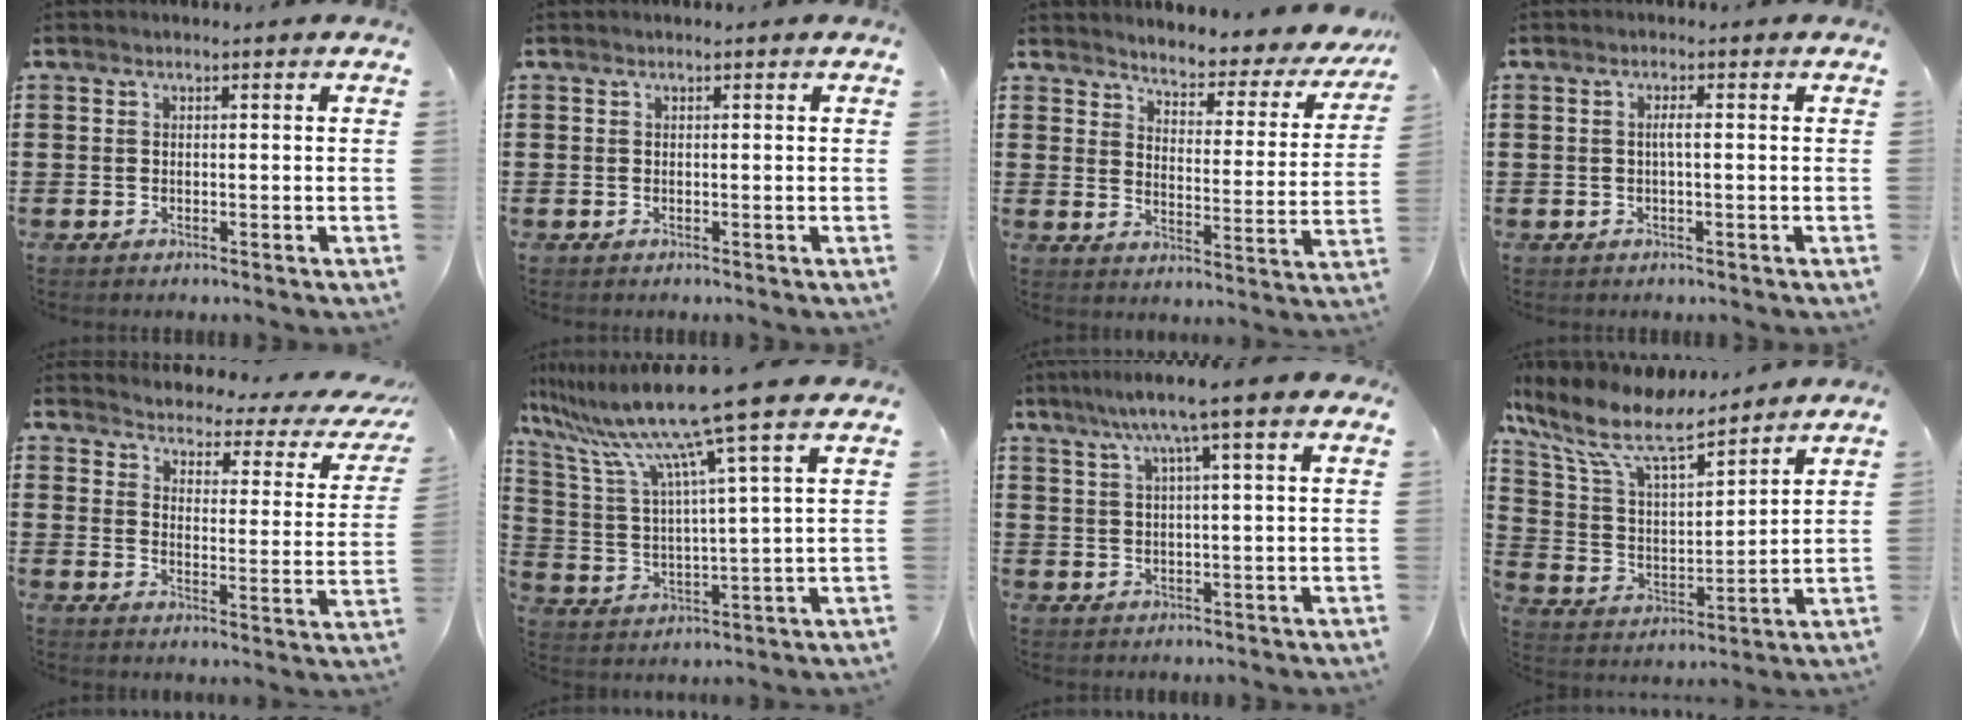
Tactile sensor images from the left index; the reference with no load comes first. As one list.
[{"total": 0.0}, {"total": 3.5, "force": [3.5, 0.4, 0.4], "torque": [-0.024, -0.037, 0.050]}, {"total": 1.6, "force": [-0.1, 0.1, 1.6], "torque": [-0.031, 0.001, -0.004]}, {"total": 2.5, "force": [2.4, 0.3, 0.6], "torque": [-0.034, -0.024, 0.032]}, {"total": 12.4, "force": [9.8, -0.5, 7.5], "torque": [-0.178, -0.057, 0.156]}, {"total": 6.4, "force": [3.5, -0.1, 5.3], "torque": [-0.114, 0.001, 0.056]}, {"total": 10.3, "force": [7.9, 2.6, 6.0], "torque": [-0.156, -0.042, 0.132]}]